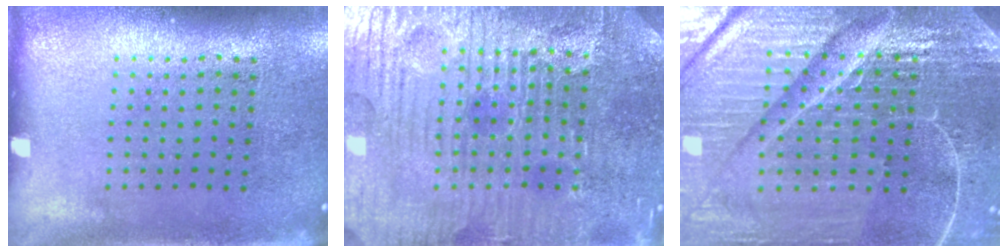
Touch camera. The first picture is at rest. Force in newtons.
{"total": 5.2, "press": 5.0, "slide": 1.4}
{"total": 6.6, "press": 5.8, "slide": 3.1}